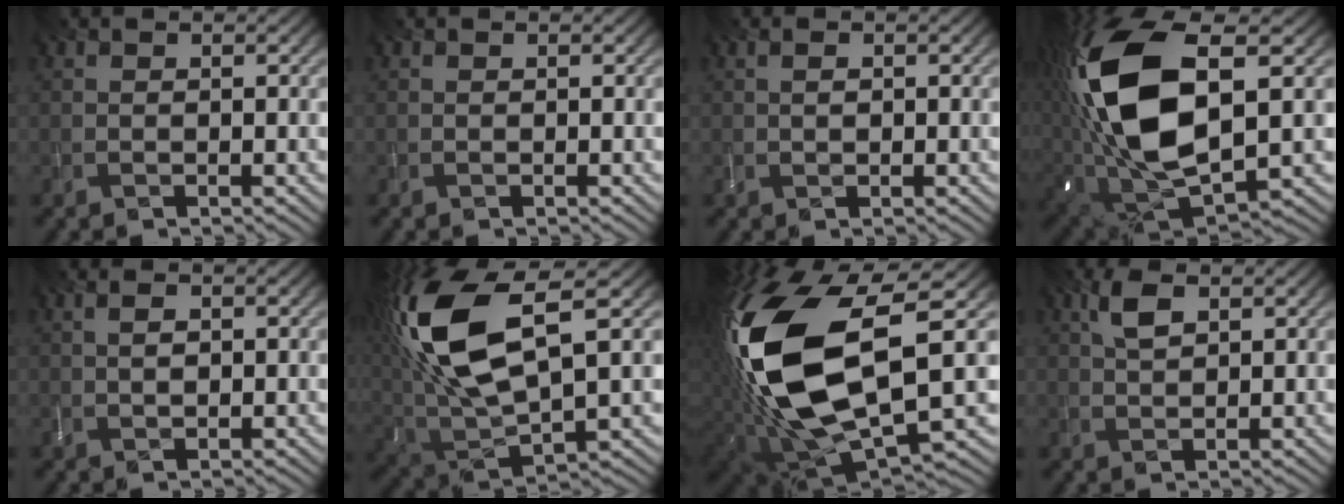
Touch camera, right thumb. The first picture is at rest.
{"total": 0.0}
{"total": 1.2, "force": [0.2, 0.7, 0.9], "torque": [-0.020, 0.001, 0.005]}
{"total": 18.2, "force": [2.7, 10.1, 14.9], "torque": [-0.343, -0.009, 0.058]}
{"total": 1.8, "force": [0.4, 0.9, 1.5], "torque": [-0.034, 0.002, 0.009]}
{"total": 16.4, "force": [5.0, 7.5, 13.6], "torque": [-0.324, 0.013, 0.100]}
{"total": 19.4, "force": [2.0, 10.0, 16.6], "torque": [-0.392, -0.022, 0.038]}
{"total": 3.3, "force": [1.6, 1.5, 2.5], "torque": [-0.061, 0.005, 0.032]}